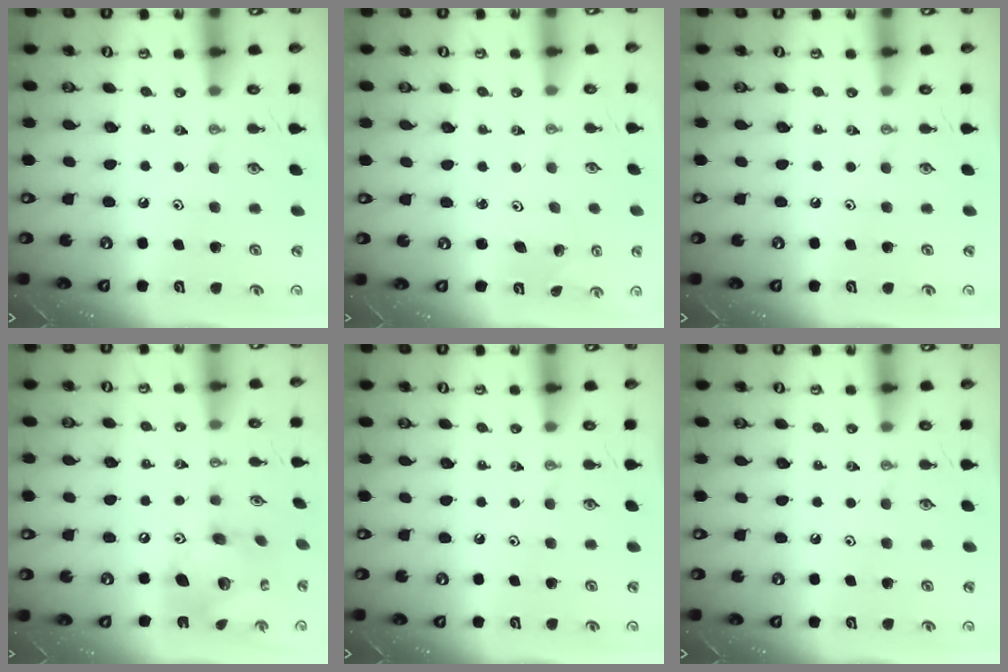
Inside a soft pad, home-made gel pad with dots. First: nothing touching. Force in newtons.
{"total": 1.3, "press": 1.3, "slide": 0.1}
{"total": 0.0}
{"total": 17.0, "press": 17.0, "slide": 1.6}
{"total": 0.0}
{"total": 0.0}